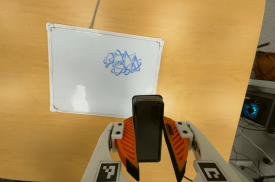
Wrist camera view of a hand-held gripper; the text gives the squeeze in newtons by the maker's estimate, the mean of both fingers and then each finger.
{"total": 7.5, "left": 7.2, "right": 7.8}